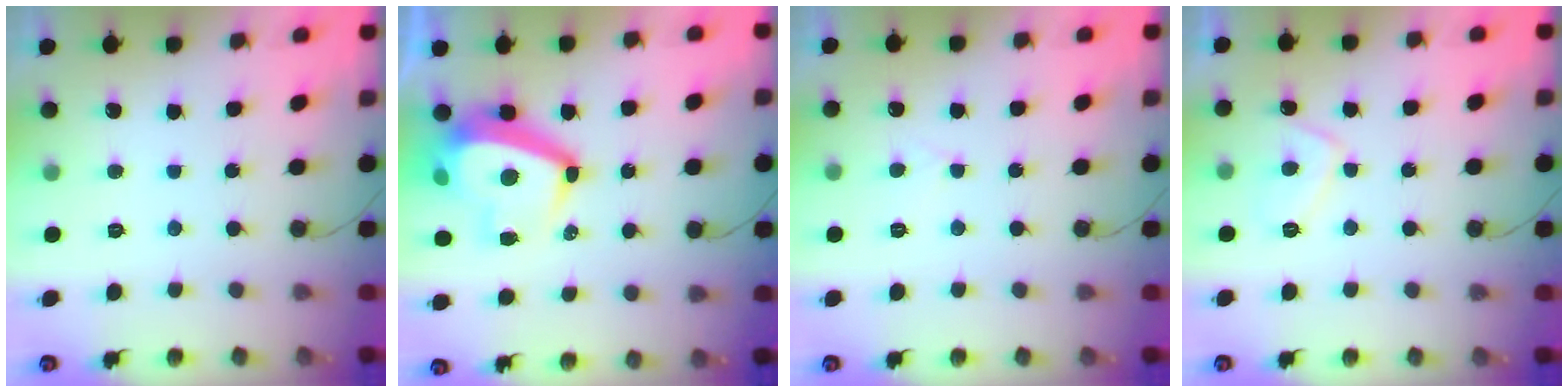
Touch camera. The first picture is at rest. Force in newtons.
{"total": 11.4, "press": 11.2, "slide": 2.3}
{"total": 2.7, "press": 2.7, "slide": 0.3}
{"total": 4.9, "press": 4.7, "slide": 1.1}